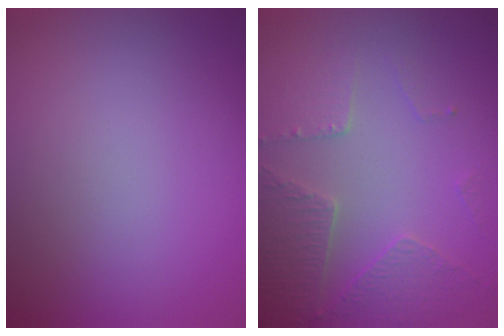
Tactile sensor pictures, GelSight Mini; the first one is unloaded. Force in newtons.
{"total": 4.5, "press": 3.3, "slide": 3.1}